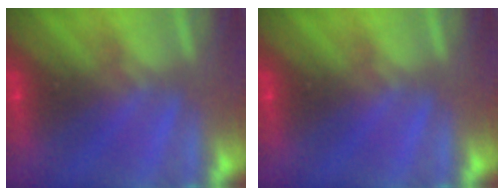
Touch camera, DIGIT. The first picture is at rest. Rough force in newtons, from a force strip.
{"total": 0.0}